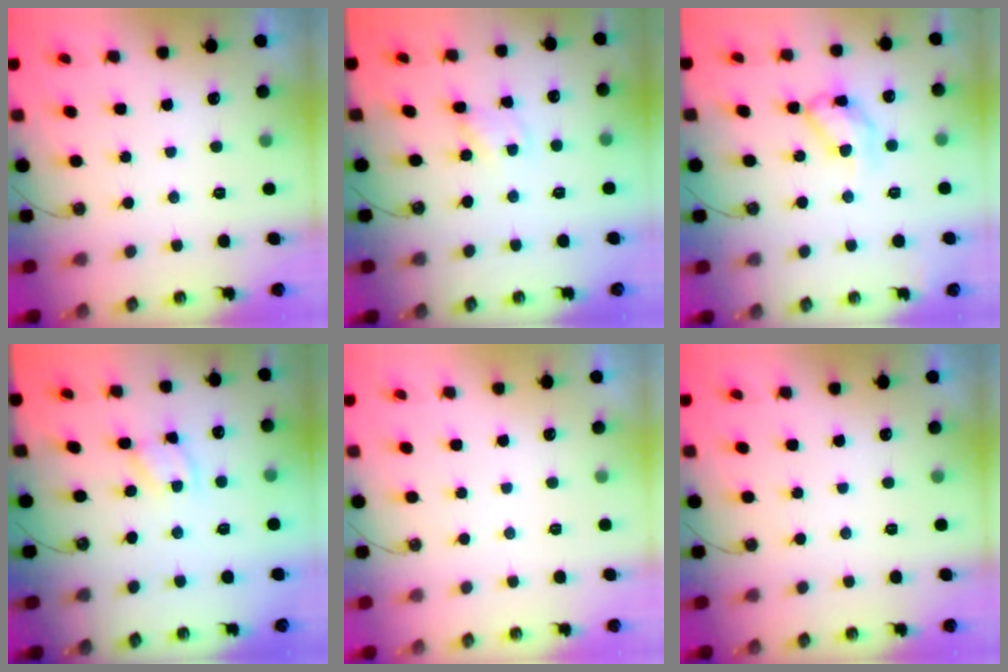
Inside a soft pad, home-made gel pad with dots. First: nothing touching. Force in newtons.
{"total": 1.5, "press": 1.4, "slide": 0.2}
{"total": 13.2, "press": 13.2, "slide": 0.6}
{"total": 2.5, "press": 2.5, "slide": 0.1}
{"total": 0.0}
{"total": 0.0}